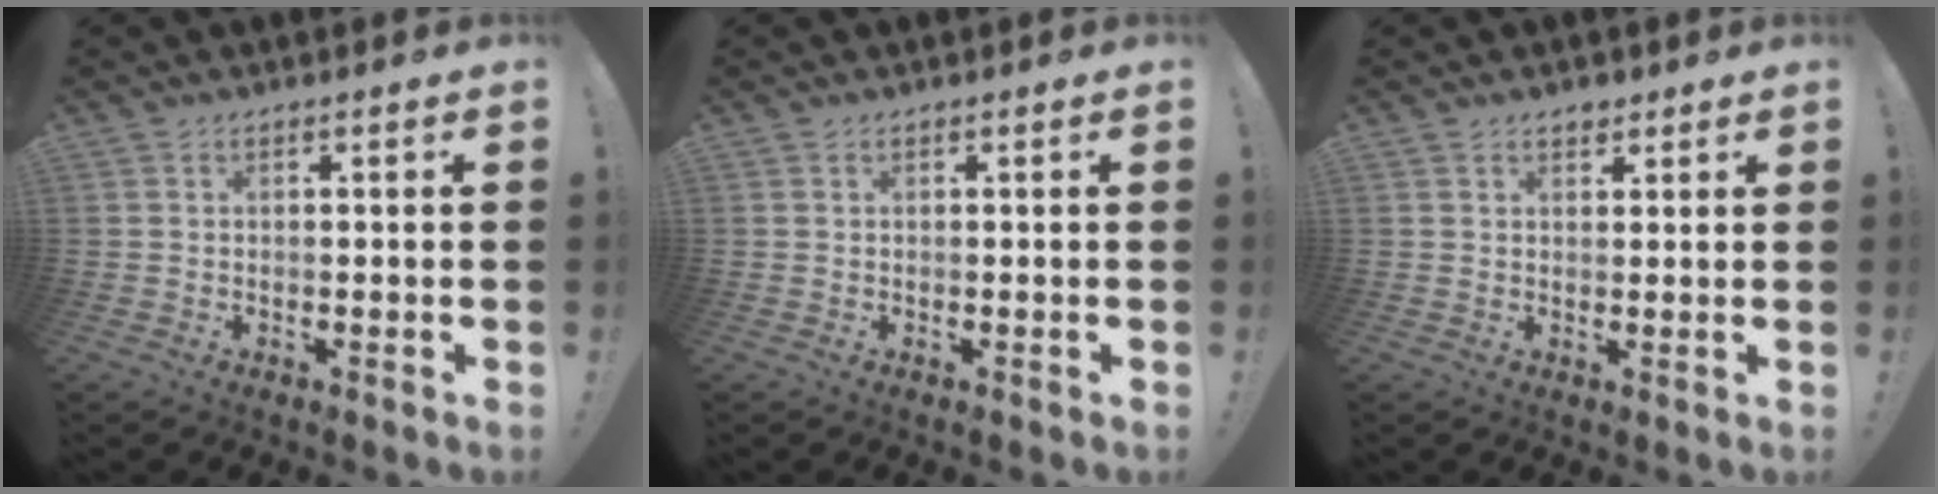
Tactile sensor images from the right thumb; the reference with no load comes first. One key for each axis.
{"total": 0.0}
{"total": 2.1, "fx": 1.6, "fy": 1.3, "fz": 0.5, "tx": 0.009, "ty": -0.010, "tz": 0.024}